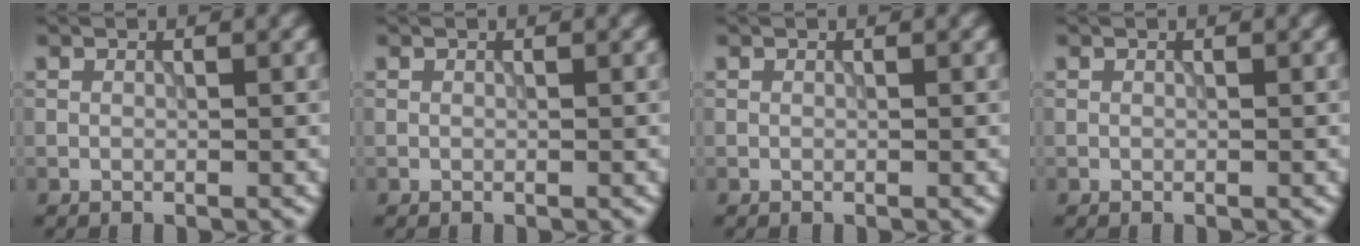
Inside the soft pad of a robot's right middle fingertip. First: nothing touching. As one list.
[{"total": 0.0}, {"total": 0.0}, {"total": 0.0}]